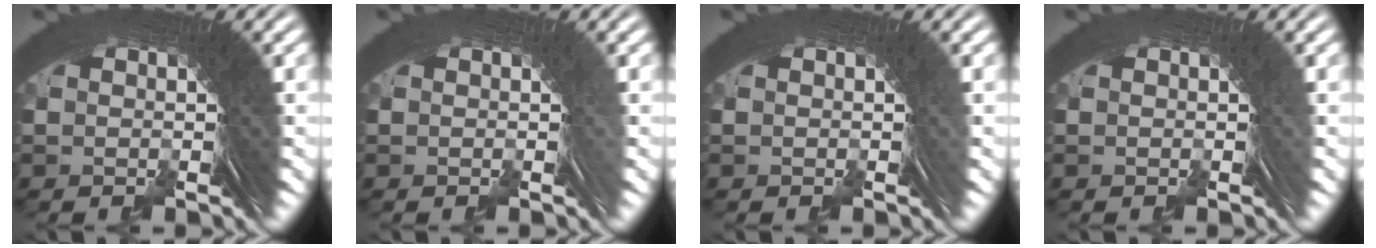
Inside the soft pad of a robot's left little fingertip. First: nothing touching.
{"total": 0.0}
{"total": 0.0}
{"total": 0.0}